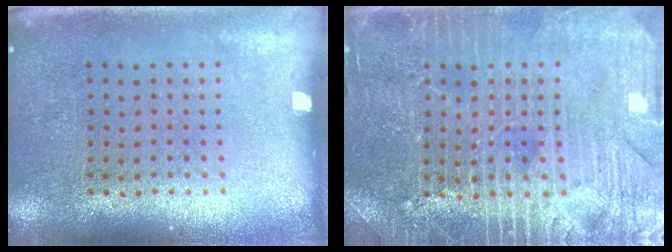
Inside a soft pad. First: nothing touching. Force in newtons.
{"total": 4.0, "press": 4.0, "slide": 0.7}